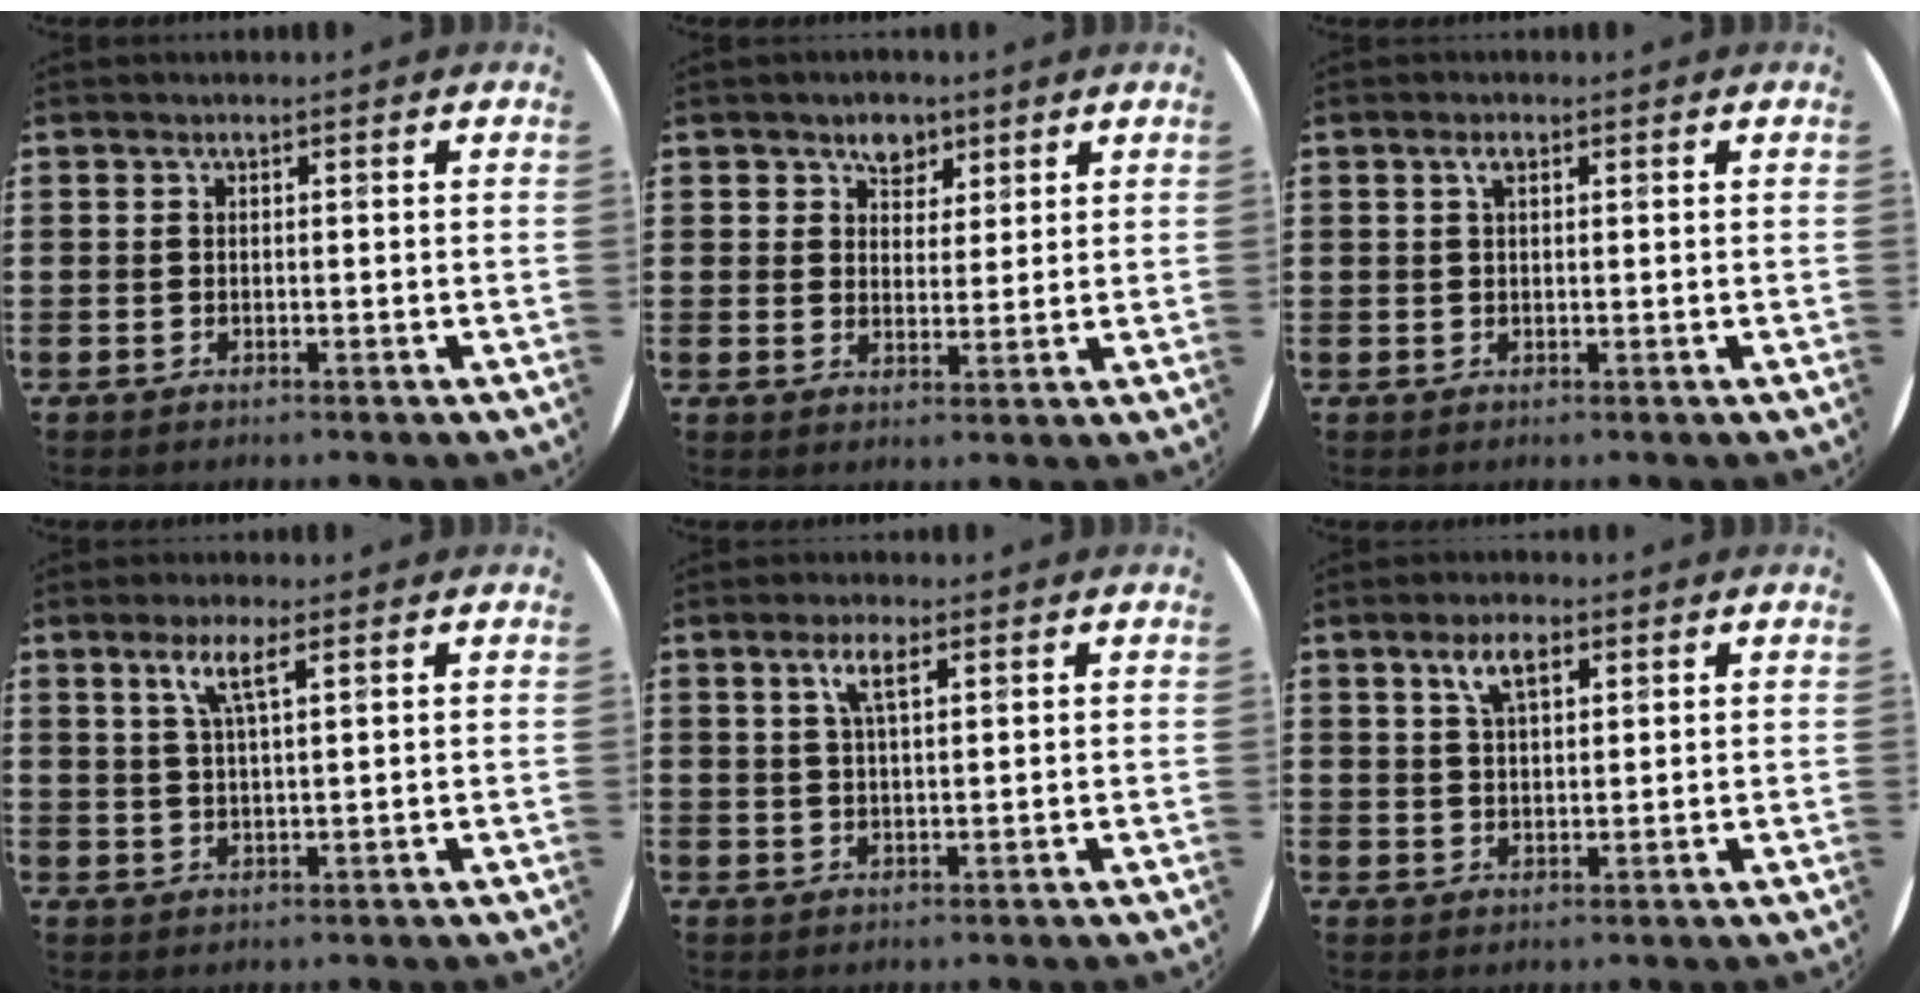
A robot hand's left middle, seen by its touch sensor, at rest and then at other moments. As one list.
[{"total": 3.4, "force": [2.5, 2.2, 0.5], "torque": [-0.003, 0.003, 0.044]}, {"total": 1.5, "force": [0.7, 0.6, 1.1], "torque": [-0.024, 0.006, 0.011]}, {"total": 4.3, "force": [2.4, 0.7, 3.4], "torque": [-0.073, 0.007, 0.040]}, {"total": 3.7, "force": [2.1, 0.9, 2.9], "torque": [-0.056, 0.006, 0.033]}, {"total": 4.5, "force": [2.6, 1.9, 3.1], "torque": [-0.054, 0.003, 0.043]}]